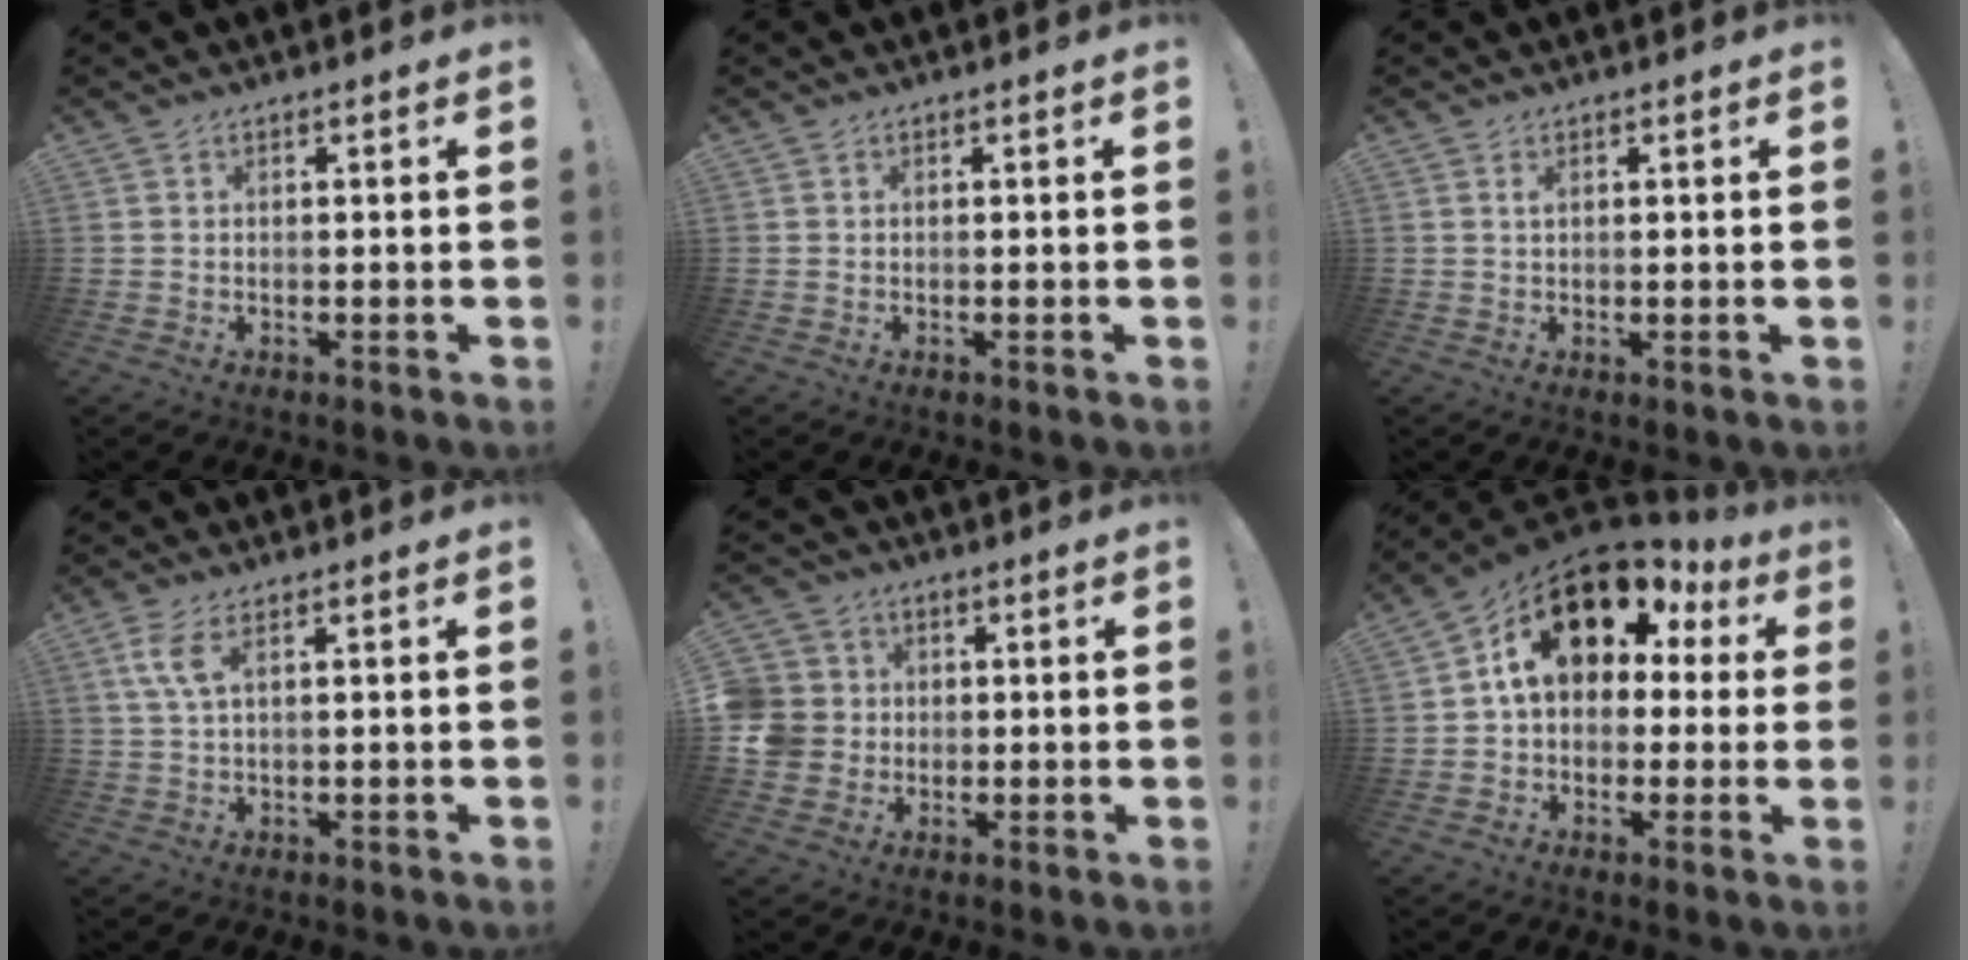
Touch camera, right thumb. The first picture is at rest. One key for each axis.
{"total": 0.0}
{"total": 0.9, "fx": 0.4, "fy": 0.0, "fz": 0.8, "tx": -0.011, "ty": -0.001, "tz": 0.006}
{"total": 5.1, "fx": 2.0, "fy": 1.6, "fz": 4.4, "tx": -0.086, "ty": 0.000, "tz": 0.038}
{"total": 8.7, "fx": 0.0, "fy": 8.2, "fz": 2.9, "tx": -0.076, "ty": 0.008, "tz": 0.006}
{"total": 17.4, "fx": 7.5, "fy": 10.7, "fz": 11.4, "tx": -0.164, "ty": -0.032, "tz": 0.130}